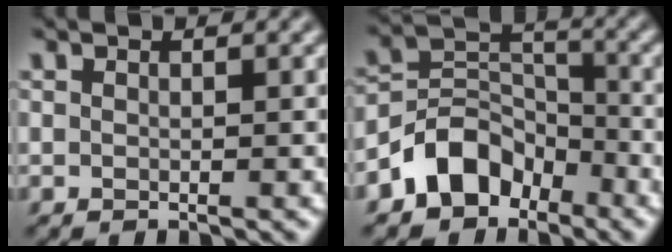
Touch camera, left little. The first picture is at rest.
{"total": 5.8, "force": [-3.7, 3.9, 2.1], "torque": [-0.024, 0.008, -0.079]}